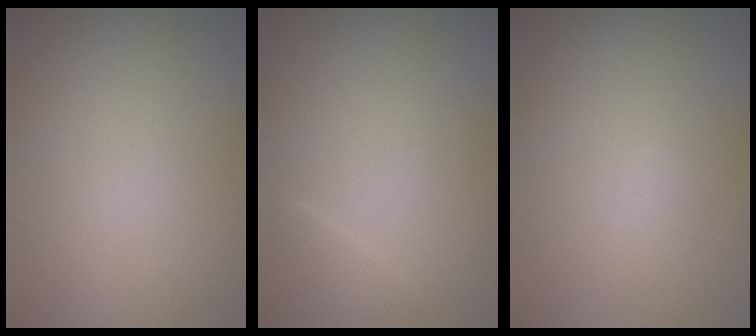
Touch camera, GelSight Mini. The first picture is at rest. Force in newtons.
{"total": 1.3, "press": 1.3, "slide": 0.1}
{"total": 1.0, "press": 1.0, "slide": 0.0}